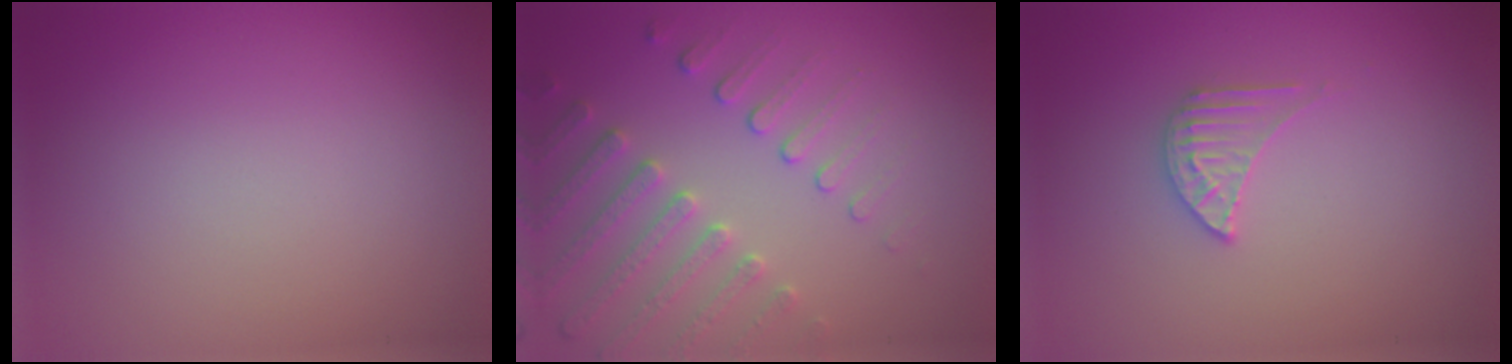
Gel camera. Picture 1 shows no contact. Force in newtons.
{"total": 4.7, "press": 3.7, "slide": 2.8}
{"total": 2.1, "press": 2.0, "slide": 0.4}